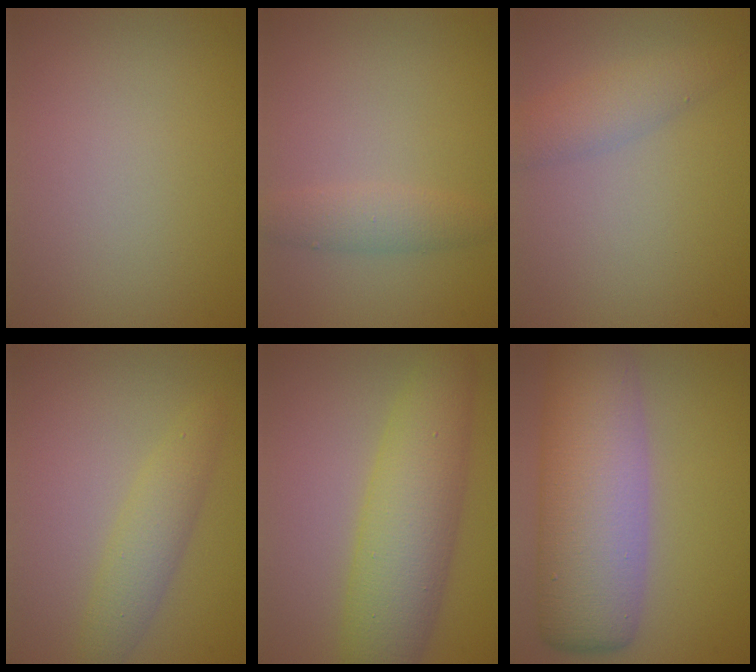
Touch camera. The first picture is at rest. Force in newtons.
{"total": 1.9, "press": 1.9, "slide": 0.1}
{"total": 2.5, "press": 2.5, "slide": 0.1}
{"total": 2.9, "press": 2.9, "slide": 0.0}
{"total": 7.5, "press": 7.5, "slide": 0.1}
{"total": 10.8, "press": 10.8, "slide": 0.4}